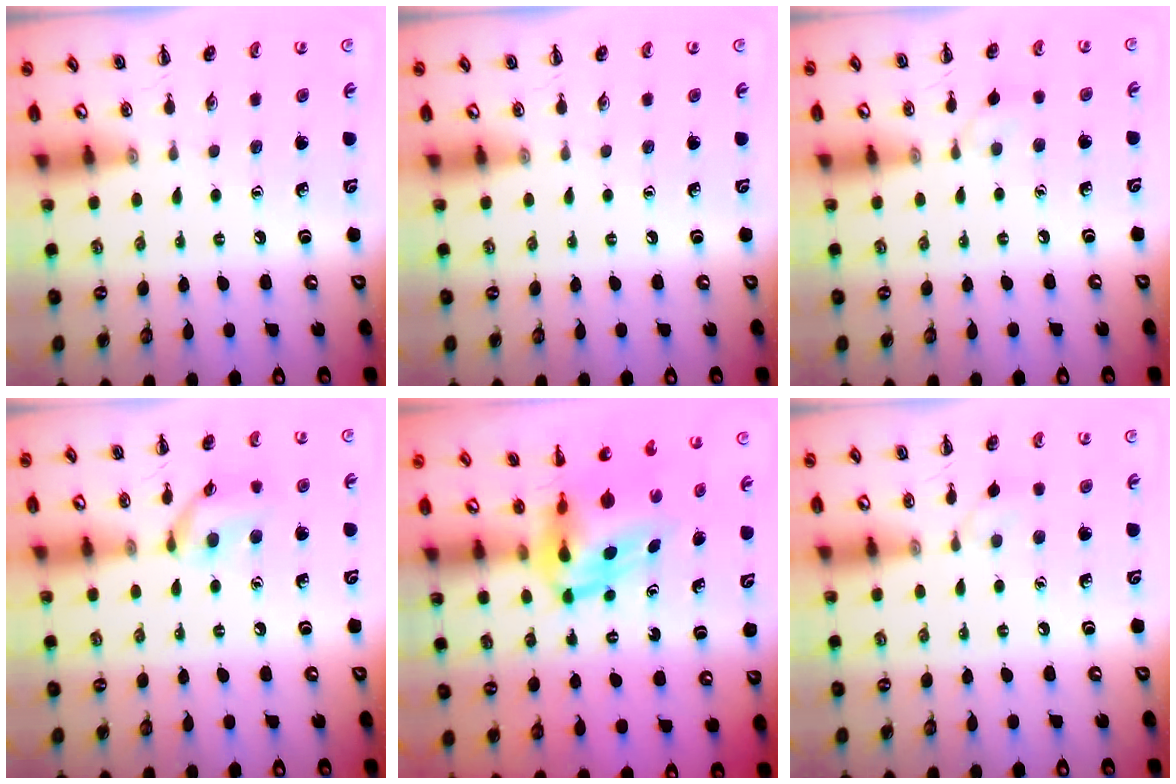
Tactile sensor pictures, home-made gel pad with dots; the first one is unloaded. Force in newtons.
{"total": 0.0}
{"total": 4.5, "press": 4.1, "slide": 1.6}
{"total": 10.0, "press": 9.9, "slide": 1.3}
{"total": 5.1, "press": 5.0, "slide": 1.1}
{"total": 4.5, "press": 4.1, "slide": 1.6}